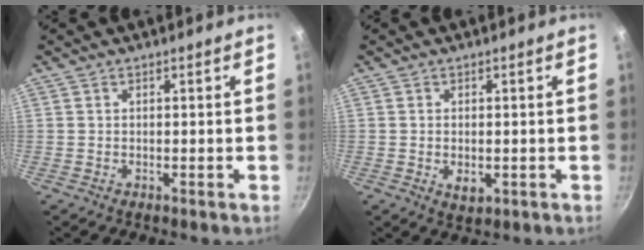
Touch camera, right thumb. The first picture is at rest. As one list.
[{"total": 3.1, "force": [-0.5, 1.9, 2.4], "torque": [-0.039, -0.008, -0.006]}]